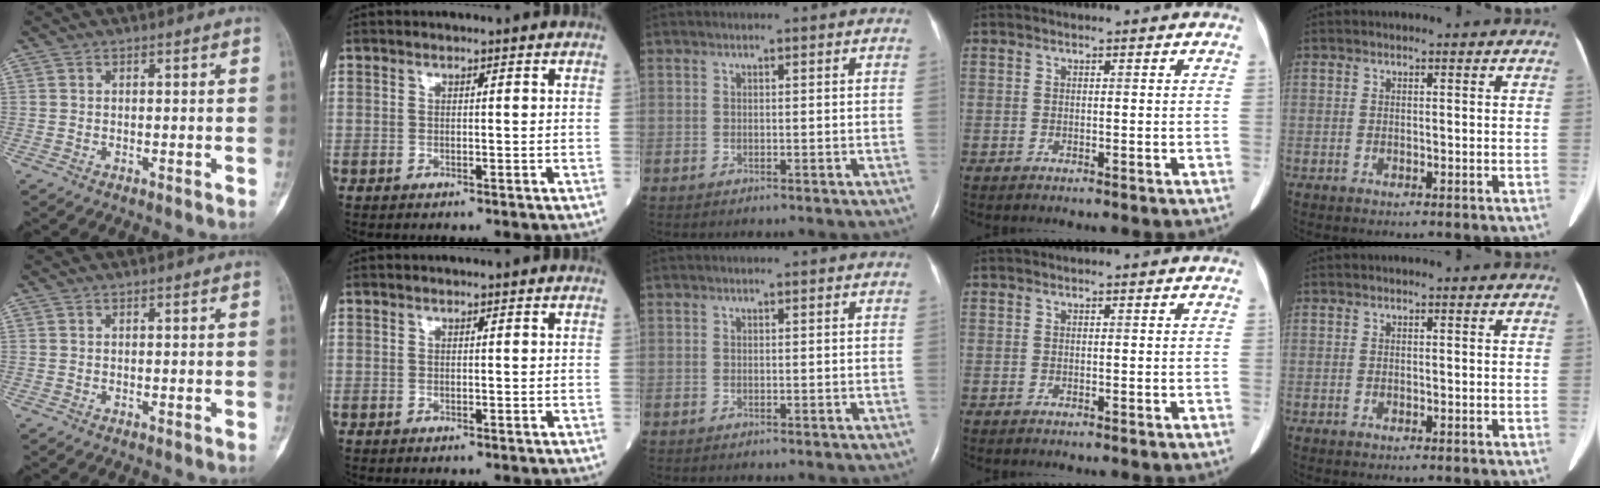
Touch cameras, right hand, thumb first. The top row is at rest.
{}